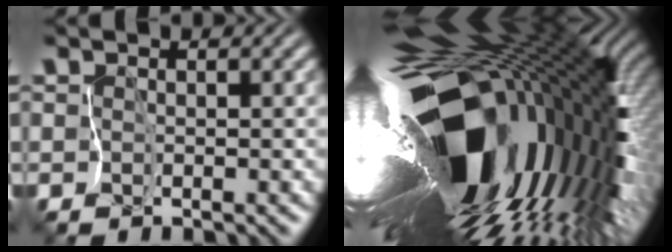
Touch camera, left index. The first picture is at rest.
{"total": 18.9, "force": [-1.8, 8.0, 17.0], "torque": [-0.309, -0.029, -0.031]}